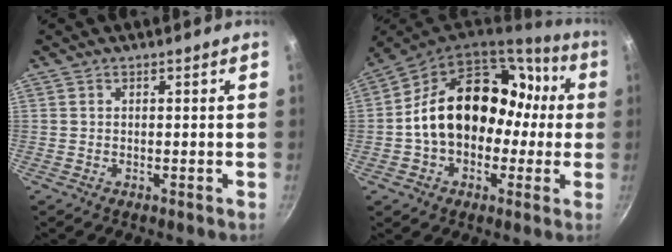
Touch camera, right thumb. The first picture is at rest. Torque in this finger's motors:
{"motor_torque": [1.12, 3.89, 2.00, -0.20, 0.21]}